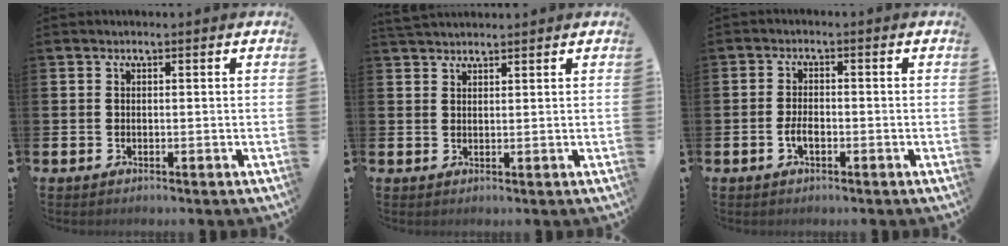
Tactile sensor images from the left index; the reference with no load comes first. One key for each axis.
{"total": 2.3, "fx": 2.3, "fy": 0.5, "fz": 0.2, "tx": -0.009, "ty": -0.006, "tz": 0.043}
{"total": 2.4, "fx": -0.8, "fy": 1.2, "fz": 1.9, "tx": -0.035, "ty": 0.002, "tz": -0.015}